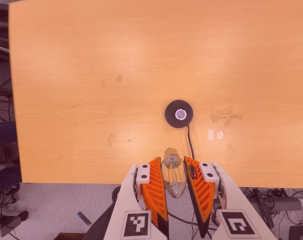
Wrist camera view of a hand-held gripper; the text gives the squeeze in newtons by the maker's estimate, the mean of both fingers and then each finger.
{"total": 10.2, "left": 9.7, "right": 10.7}